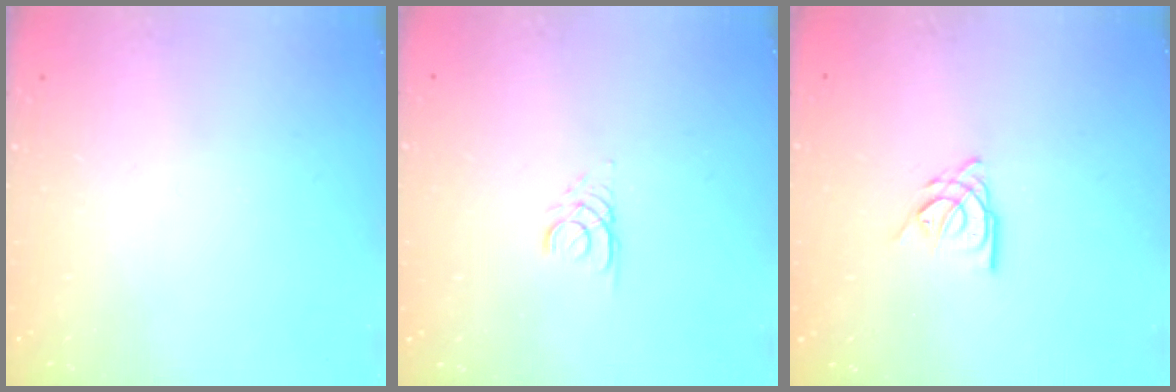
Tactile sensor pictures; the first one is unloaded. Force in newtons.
{"total": 2.6, "press": 2.6, "slide": 0.3}
{"total": 7.2, "press": 7.2, "slide": 0.7}